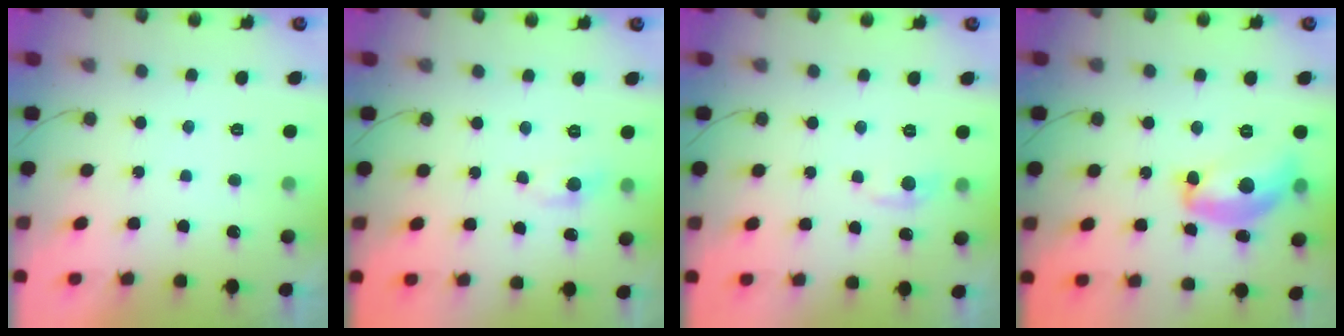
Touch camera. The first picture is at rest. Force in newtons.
{"total": 5.6, "press": 5.5, "slide": 0.7}
{"total": 5.2, "press": 5.1, "slide": 0.8}
{"total": 14.9, "press": 14.9, "slide": 0.7}